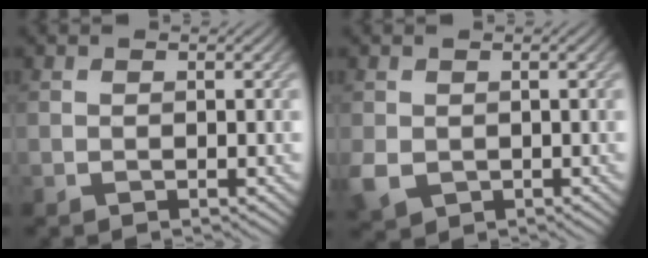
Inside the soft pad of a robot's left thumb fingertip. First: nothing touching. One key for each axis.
{"total": 2.9, "fx": -0.3, "fy": 2.5, "fz": 1.6, "tx": -0.046, "ty": -0.010, "tz": -0.006}